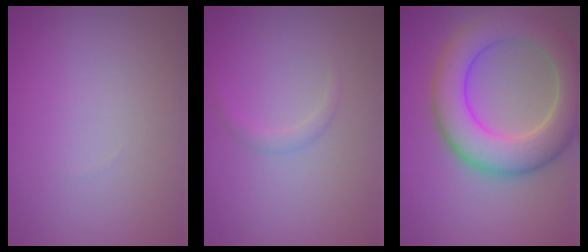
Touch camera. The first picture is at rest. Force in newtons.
{"total": 0.9, "press": 0.9, "slide": 0.0}
{"total": 8.4, "press": 8.3, "slide": 0.5}